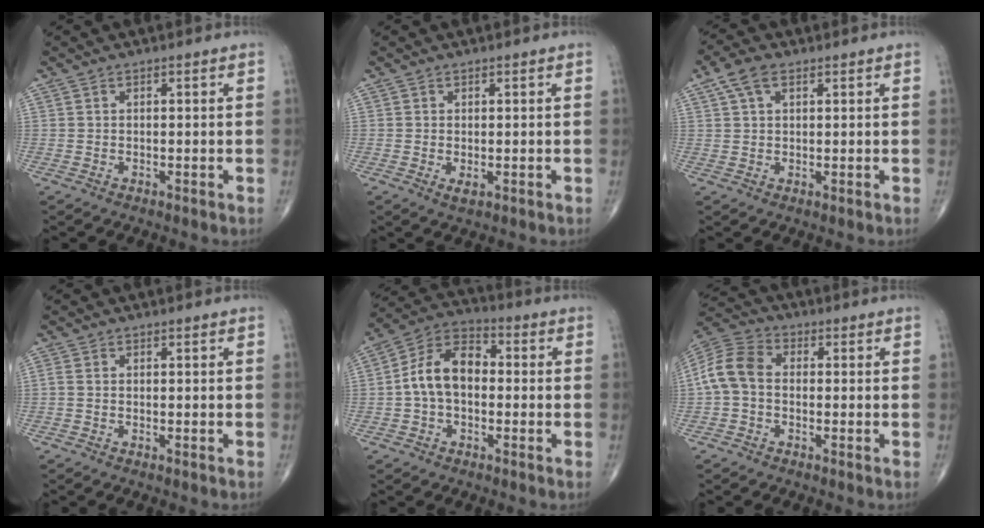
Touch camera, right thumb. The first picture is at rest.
{"total": 1.1, "force": [-0.2, 0.5, 0.9], "torque": [-0.011, -0.005, -0.001]}
{"total": 4.8, "force": [2.3, 2.5, 3.4], "torque": [-0.067, 0.011, 0.046]}
{"total": 1.0, "force": [-0.2, 0.3, 0.9], "torque": [-0.025, -0.002, -0.006]}
{"total": 10.8, "force": [-0.5, 7.1, 8.1], "torque": [-0.138, 0.035, -0.023]}
{"total": 8.6, "force": [-0.6, 6.0, 6.1], "torque": [-0.119, 0.024, -0.027]}